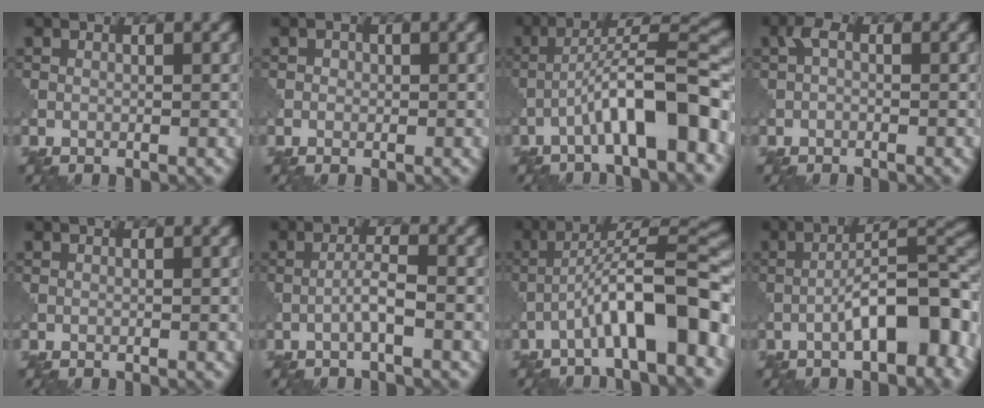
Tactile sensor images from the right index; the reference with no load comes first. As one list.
[{"total": 0.7, "force": [0.1, 0.7, 0.2], "torque": [0.000, -0.004, -0.001]}, {"total": 8.3, "force": [-3.5, 1.4, 7.4], "torque": [-0.118, 0.026, -0.057]}, {"total": 1.3, "force": [0.0, 0.8, 1.0], "torque": [-0.022, 0.005, -0.004]}, {"total": 0.0}, {"total": 2.2, "force": [-0.9, 0.2, 2.0], "torque": [-0.037, 0.010, -0.020]}, {"total": 9.2, "force": [-3.7, 1.6, 8.2], "torque": [-0.129, 0.026, -0.062]}, {"total": 9.2, "force": [-3.4, 3.0, 8.0], "torque": [-0.112, 0.022, -0.056]}]